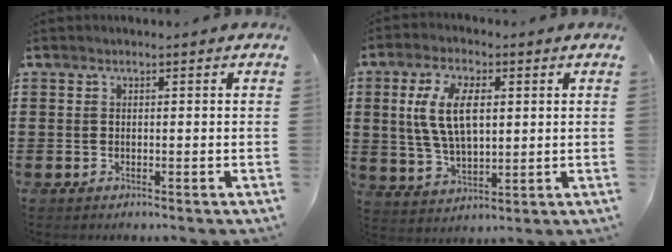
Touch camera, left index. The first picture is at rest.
{"total": 9.2, "force": [2.1, 4.5, 7.8], "torque": [-0.172, 0.009, 0.033]}